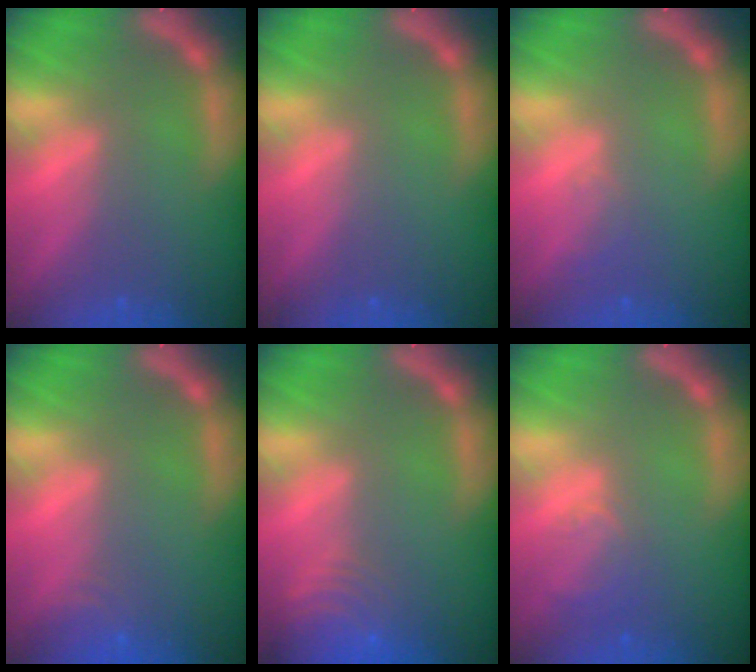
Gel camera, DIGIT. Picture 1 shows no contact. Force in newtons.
{"total": 0.0}
{"total": 1.0}
{"total": 2.4}
{"total": 7.5}
{"total": 2.5}